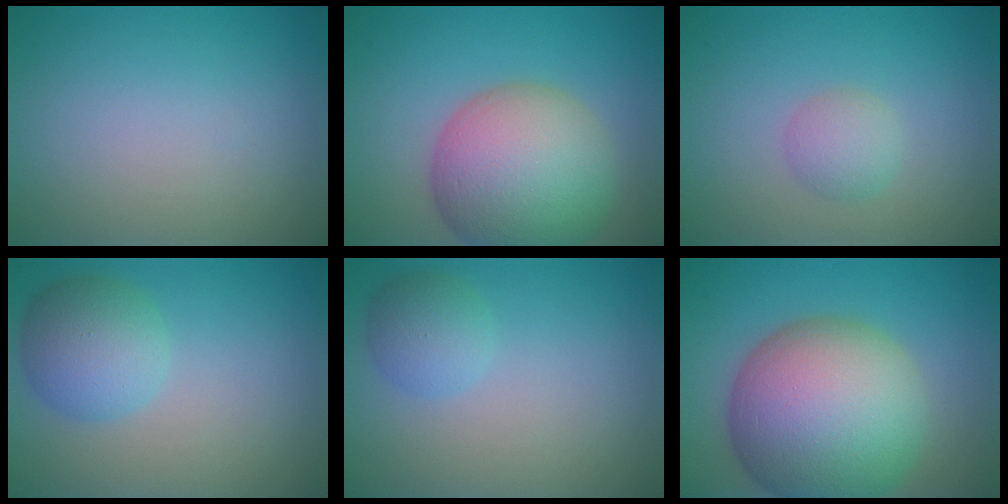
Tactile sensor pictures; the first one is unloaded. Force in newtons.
{"total": 11.3, "press": 11.3, "slide": 0.8}
{"total": 2.0, "press": 2.0, "slide": 0.0}
{"total": 4.5, "press": 4.4, "slide": 0.2}
{"total": 2.5, "press": 2.5, "slide": 0.1}
{"total": 15.5, "press": 15.5, "slide": 0.3}